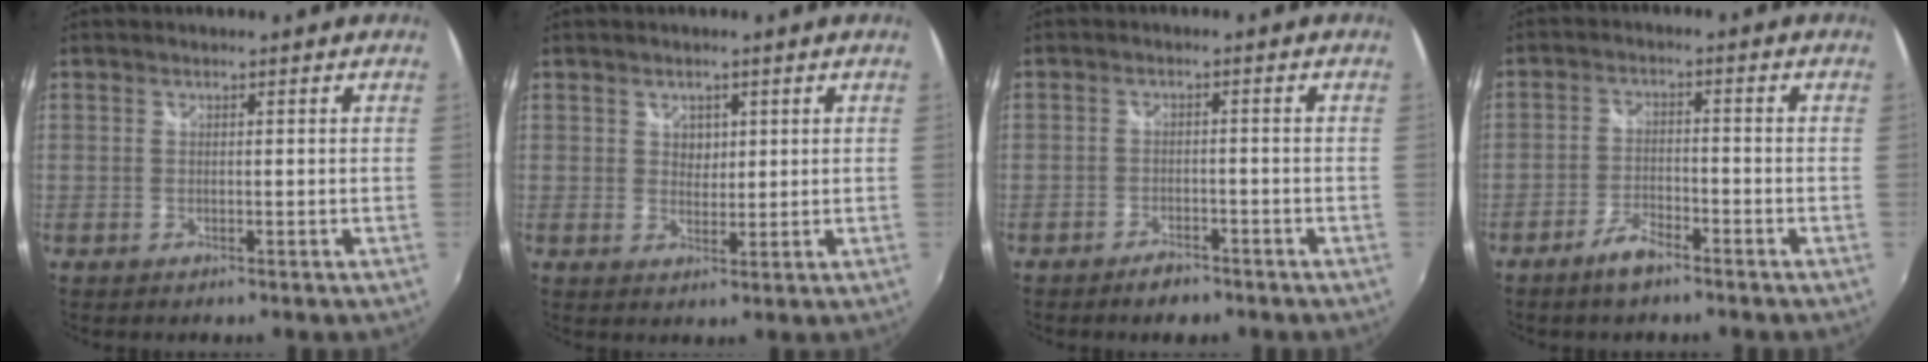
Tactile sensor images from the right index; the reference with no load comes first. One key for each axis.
{"total": 2.4, "fx": 1.0, "fy": 2.1, "fz": 0.7, "tx": -0.005, "ty": 0.003, "tz": 0.017}
{"total": 4.1, "fx": -3.4, "fy": 1.7, "fz": 1.4, "tx": -0.040, "ty": 0.001, "tz": -0.055}
{"total": 4.8, "fx": -3.9, "fy": 1.4, "fz": 2.5, "tx": -0.067, "ty": 0.000, "tz": -0.073}